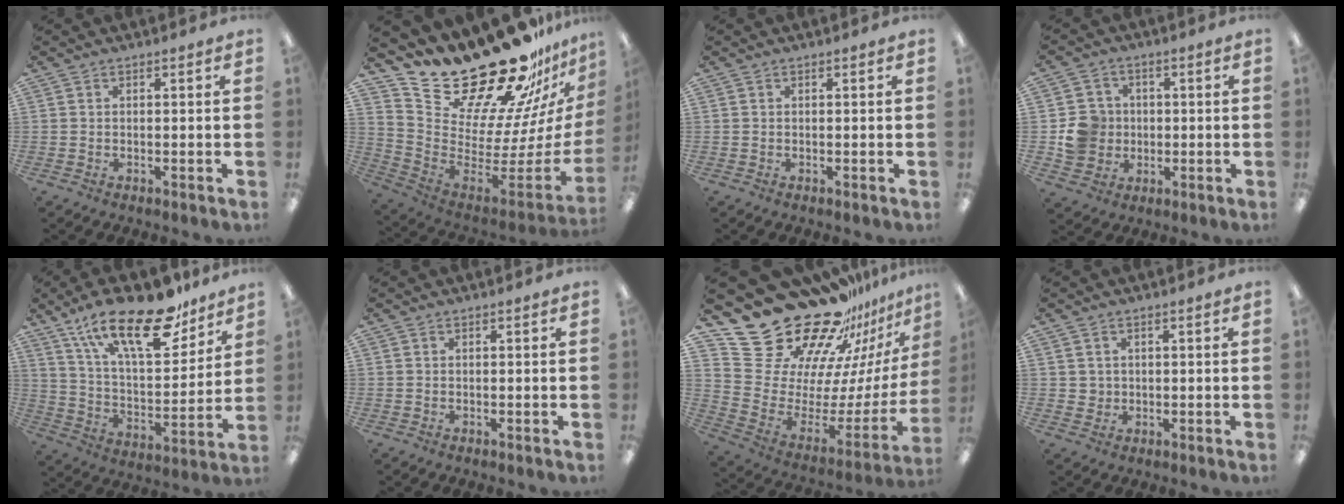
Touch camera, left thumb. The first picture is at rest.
{"total": 27.7, "force": [23.4, 9.9, 11.0], "torque": [-0.153, -0.207, 0.433]}
{"total": 0.0}
{"total": 8.5, "force": [-0.5, 8.2, 2.1], "torque": [-0.037, 0.014, -0.001]}
{"total": 23.9, "force": [16.3, 9.1, 14.9], "torque": [-0.243, -0.096, 0.278]}
{"total": 0.0}
{"total": 28.4, "force": [23.3, 13.0, 9.6], "torque": [-0.122, -0.205, 0.448]}
{"total": 2.5, "force": [1.0, 2.3, -0.1], "torque": [0.004, 0.001, 0.016]}